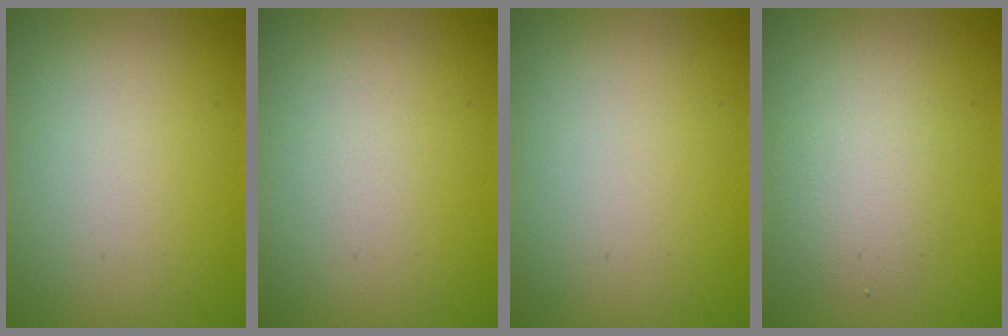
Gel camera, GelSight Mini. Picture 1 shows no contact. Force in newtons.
{"total": 0.0}
{"total": 0.0}
{"total": 2.6, "press": 2.6, "slide": 0.2}